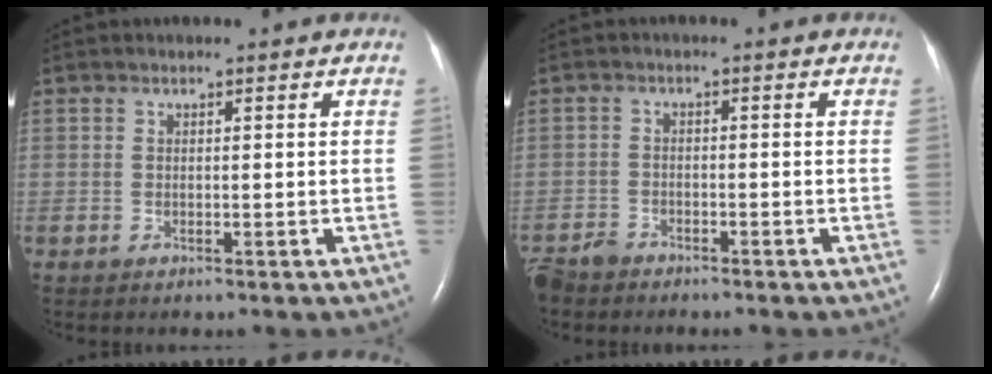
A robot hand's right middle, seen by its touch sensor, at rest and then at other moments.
{"total": 3.8, "force": [-3.5, 1.4, 0.7], "torque": [-0.018, -0.007, -0.068]}